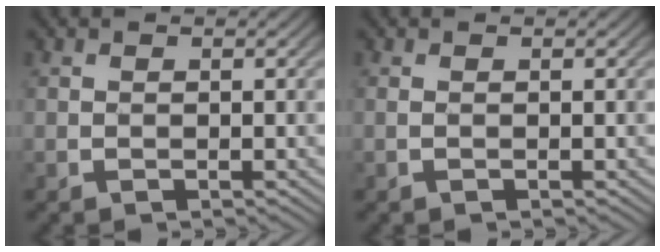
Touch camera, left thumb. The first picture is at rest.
{"total": 0.0}